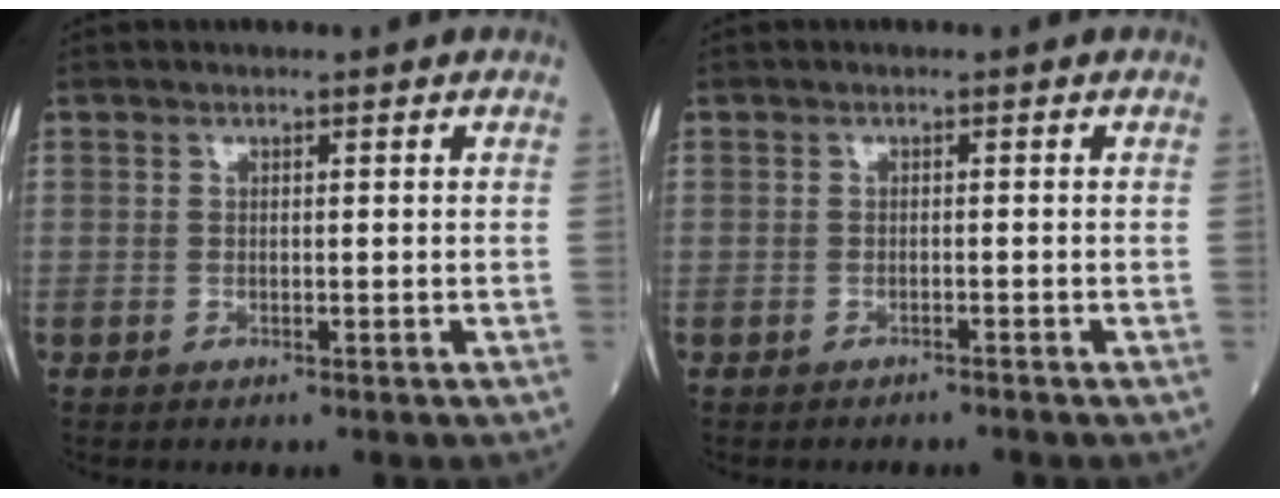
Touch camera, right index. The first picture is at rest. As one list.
[{"total": 0.9, "force": [-0.9, -0.1, 0.2], "torque": [-0.005, -0.001, -0.014]}]